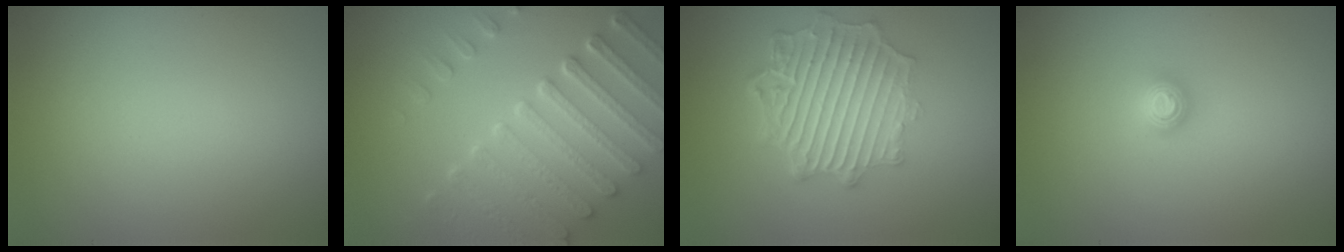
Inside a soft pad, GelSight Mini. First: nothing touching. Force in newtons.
{"total": 7.1, "press": 5.4, "slide": 4.7}
{"total": 7.4, "press": 5.3, "slide": 5.2}
{"total": 1.2, "press": 1.2, "slide": 0.1}